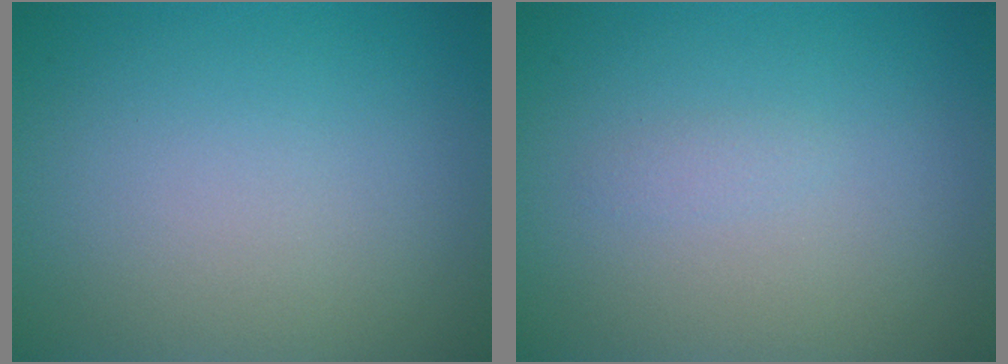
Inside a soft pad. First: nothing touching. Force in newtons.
{"total": 0.6, "press": 0.6, "slide": 0.1}